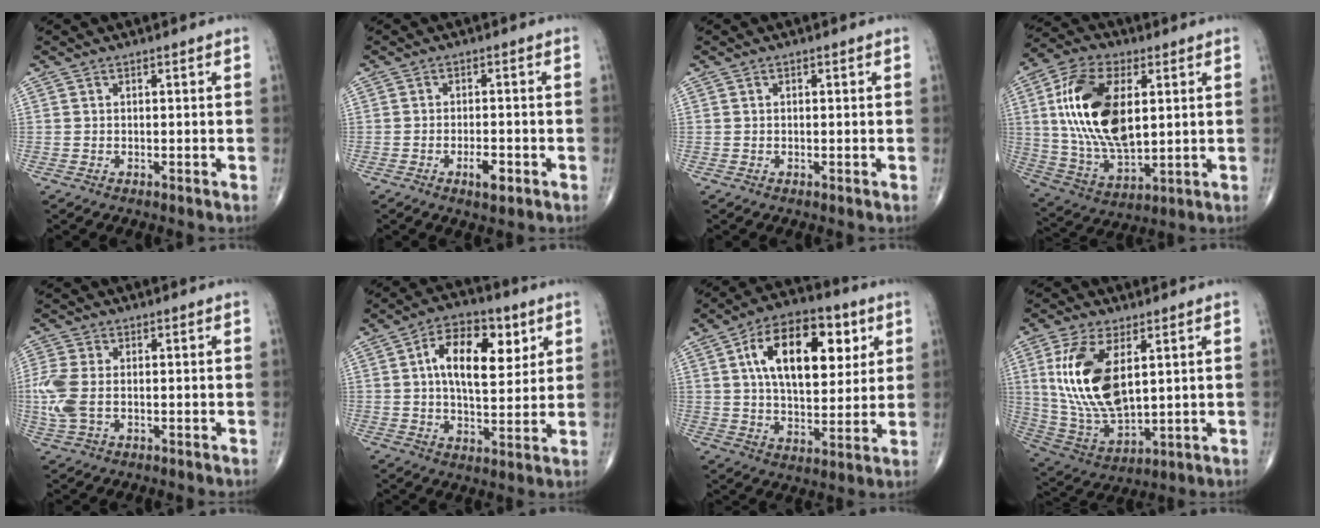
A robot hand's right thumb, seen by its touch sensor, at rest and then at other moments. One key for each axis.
{"total": 3.5, "fx": -1.6, "fy": 1.3, "fz": 2.8, "tx": -0.045, "ty": 0.001, "tz": -0.025}
{"total": 0.0}
{"total": 20.0, "fx": 3.8, "fy": 10.5, "fz": 16.6, "tx": -0.313, "ty": -0.012, "tz": 0.073}
{"total": 7.0, "fx": -0.5, "fy": 4.1, "fz": 5.6, "tx": -0.161, "ty": 0.000, "tz": -0.012}
{"total": 14.0, "fx": 4.3, "fy": 7.4, "fz": 11.1, "tx": -0.152, "ty": -0.008, "tz": 0.068}
{"total": 19.4, "fx": 6.2, "fy": 10.4, "fz": 15.1, "tx": -0.207, "ty": -0.008, "tz": 0.098}
{"total": 17.0, "fx": 4.3, "fy": 8.2, "fz": 14.2, "tx": -0.285, "ty": -0.022, "tz": 0.096}